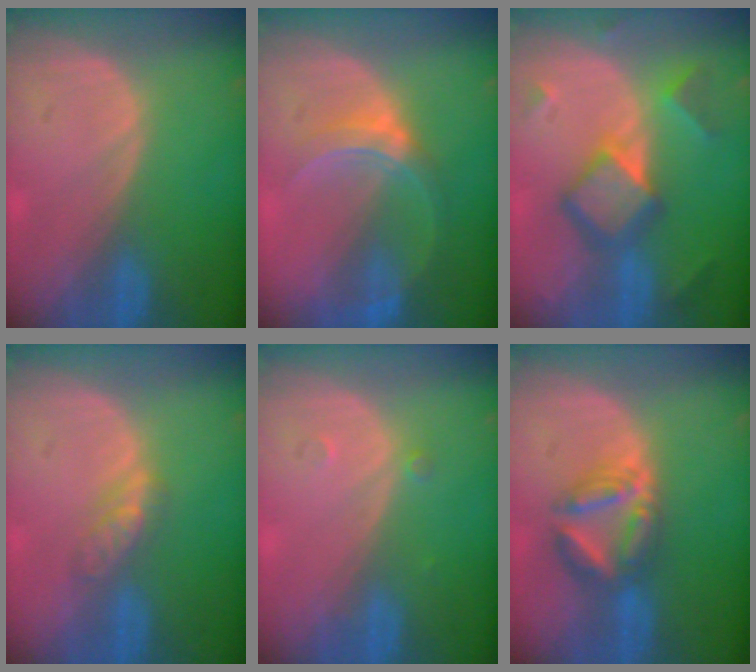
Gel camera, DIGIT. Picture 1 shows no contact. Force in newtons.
{"total": 5.9, "press": 5.8, "slide": 1.2}
{"total": 7.9, "press": 7.9, "slide": 0.6}
{"total": 3.5, "press": 3.3, "slide": 1.4}
{"total": 0.8, "press": 0.8, "slide": 0.1}
{"total": 6.4, "press": 6.4, "slide": 0.3}